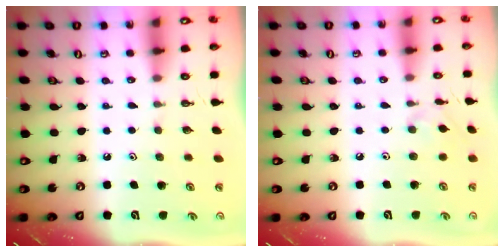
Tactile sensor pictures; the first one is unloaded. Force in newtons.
{"total": 2.2, "press": 2.1, "slide": 0.5}